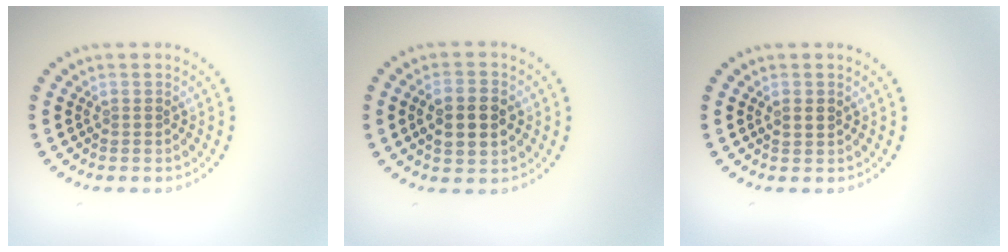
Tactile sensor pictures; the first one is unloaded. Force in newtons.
{"total": 3.7, "press": 3.7, "slide": 0.2}
{"total": 1.5, "press": 1.4, "slide": 0.1}